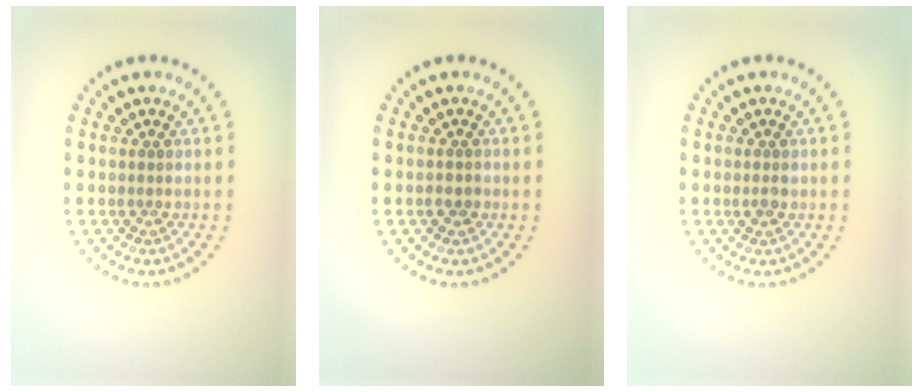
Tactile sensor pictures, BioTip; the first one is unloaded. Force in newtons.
{"total": 1.1, "press": 1.1, "slide": 0.1}
{"total": 0.9, "press": 0.9, "slide": 0.2}